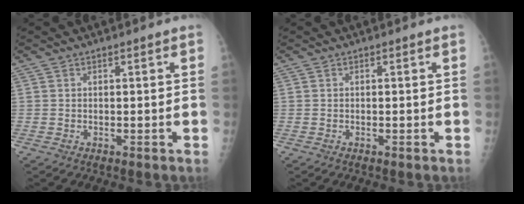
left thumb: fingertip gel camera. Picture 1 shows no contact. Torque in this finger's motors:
{"motor_torque": [-0.01, 0.01, -0.03, -0.03, 0.00]}